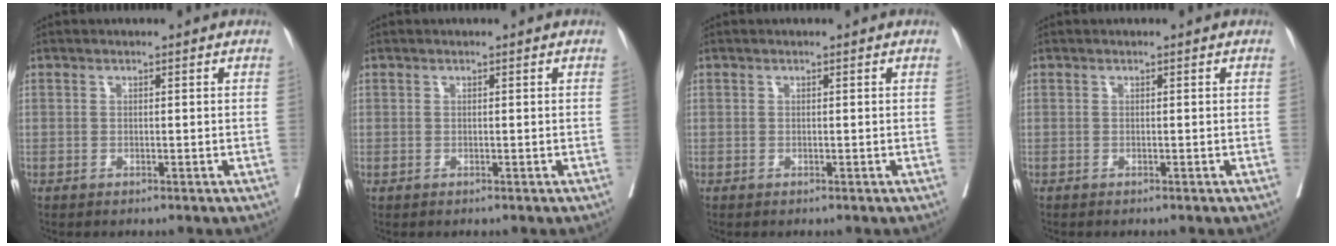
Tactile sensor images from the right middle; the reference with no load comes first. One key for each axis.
{"total": 0.0}
{"total": 0.0}
{"total": 0.0}